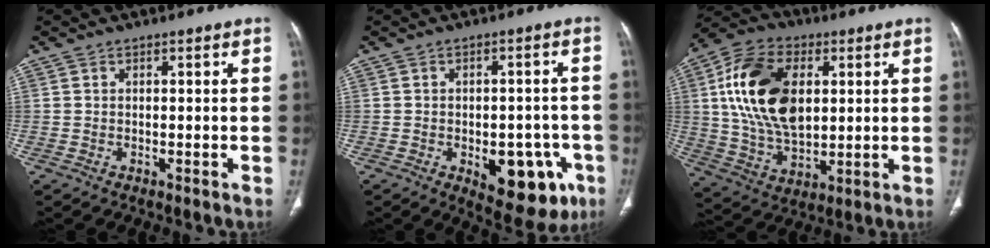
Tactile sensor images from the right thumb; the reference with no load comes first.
{"total": 13.7, "force": [-5.1, 7.3, 10.4], "torque": [-0.094, 0.019, -0.051]}
{"total": 19.5, "force": [4.1, 11.9, 14.9], "torque": [-0.256, -0.002, 0.078]}